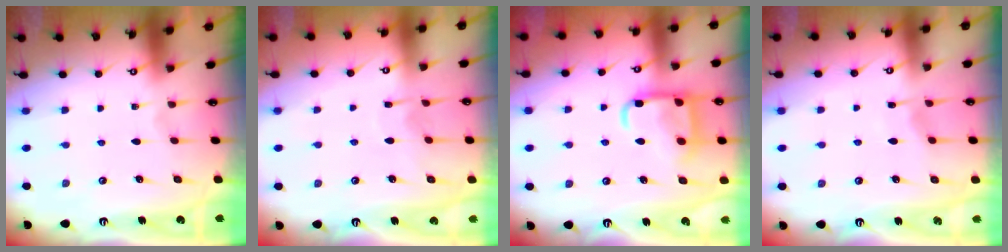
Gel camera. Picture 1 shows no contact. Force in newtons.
{"total": 4.7, "press": 4.7, "slide": 0.4}
{"total": 14.1, "press": 14.1, "slide": 1.3}
{"total": 3.0, "press": 3.0, "slide": 0.4}